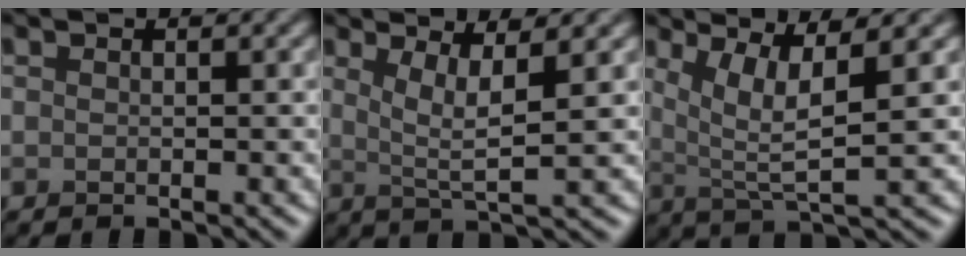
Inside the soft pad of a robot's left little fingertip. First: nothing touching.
{"total": 3.8, "force": [1.3, 0.7, 3.5], "torque": [-0.064, -0.007, 0.026]}
{"total": 5.2, "force": [1.7, 1.1, 4.8], "torque": [-0.087, -0.006, 0.033]}